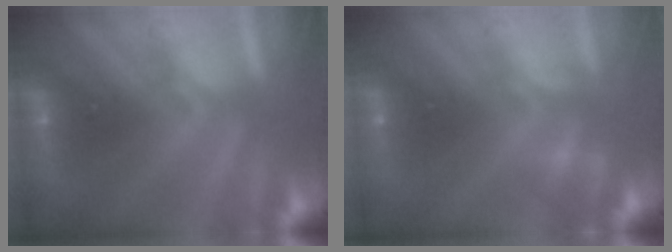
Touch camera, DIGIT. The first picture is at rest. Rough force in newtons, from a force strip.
{"total": 2.3}